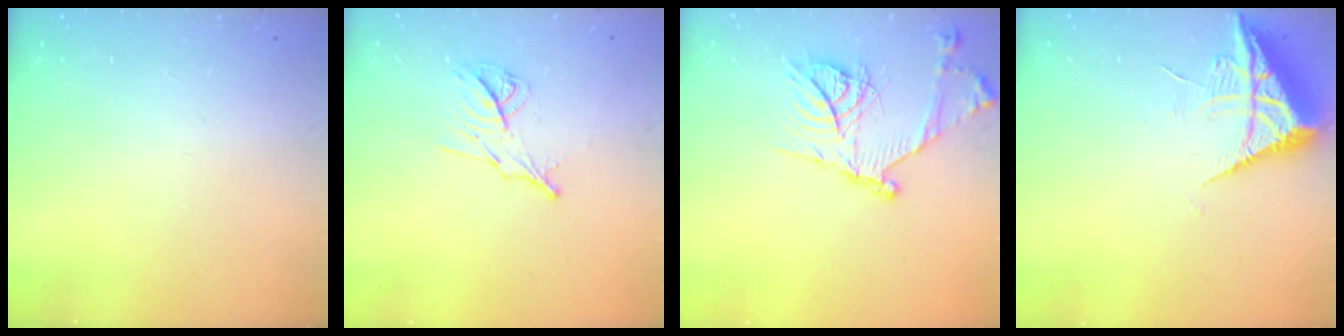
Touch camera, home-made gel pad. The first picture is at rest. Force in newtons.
{"total": 10.0, "press": 10.0, "slide": 0.1}
{"total": 18.9, "press": 18.8, "slide": 1.9}
{"total": 7.6, "press": 7.6, "slide": 0.5}